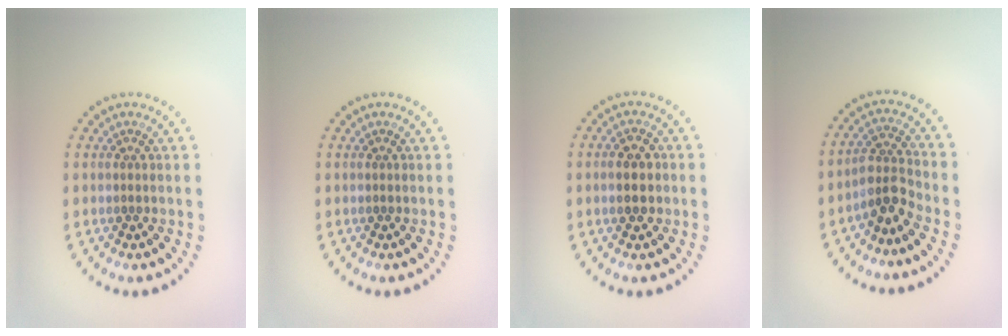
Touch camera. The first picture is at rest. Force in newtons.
{"total": 0.0}
{"total": 2.5, "press": 2.5, "slide": 0.1}
{"total": 3.0, "press": 2.5, "slide": 1.6}